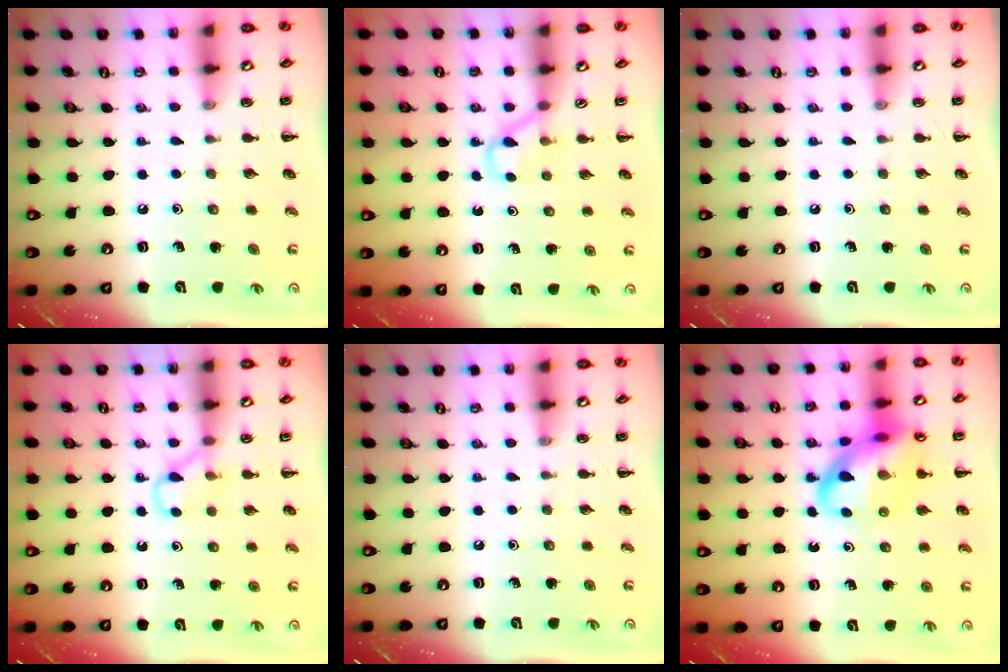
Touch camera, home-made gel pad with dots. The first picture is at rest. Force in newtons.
{"total": 2.6, "press": 2.4, "slide": 0.9}
{"total": 0.0}
{"total": 4.0, "press": 3.8, "slide": 1.1}
{"total": 0.0}
{"total": 16.2, "press": 16.0, "slide": 2.4}